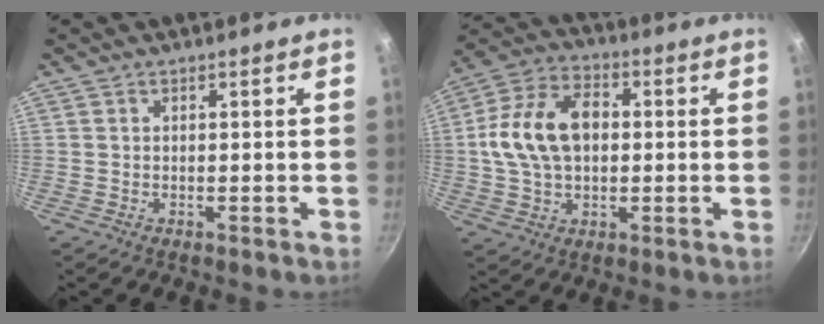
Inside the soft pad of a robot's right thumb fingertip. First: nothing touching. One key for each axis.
{"total": 15.0, "fx": 1.2, "fy": 10.2, "fz": 10.9, "tx": -0.182, "ty": 0.022, "tz": 0.008}